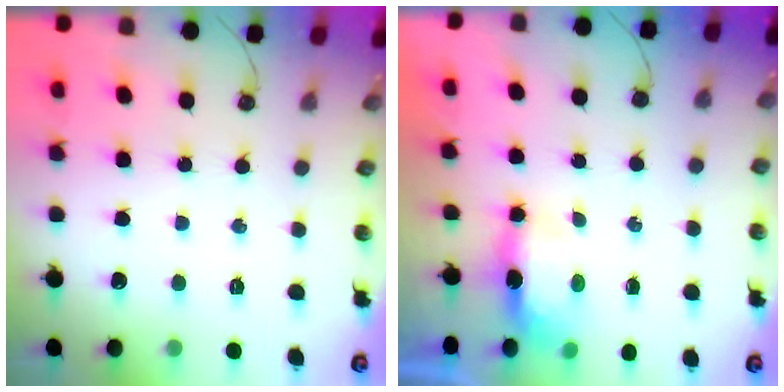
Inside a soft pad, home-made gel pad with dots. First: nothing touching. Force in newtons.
{"total": 8.5, "press": 6.8, "slide": 5.0}